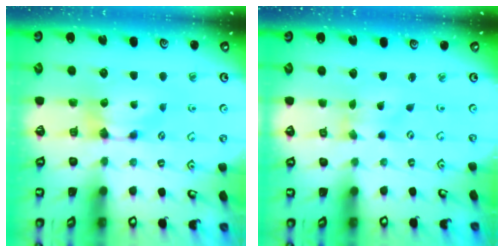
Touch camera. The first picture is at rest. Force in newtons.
{"total": 1.7, "press": 1.3, "slide": 1.0}